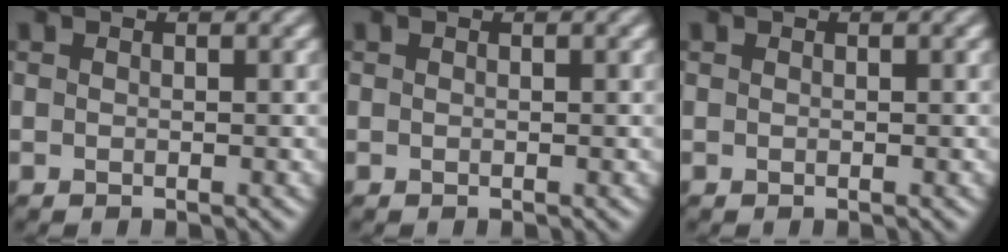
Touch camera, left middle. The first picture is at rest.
{"total": 0.0}
{"total": 0.0}